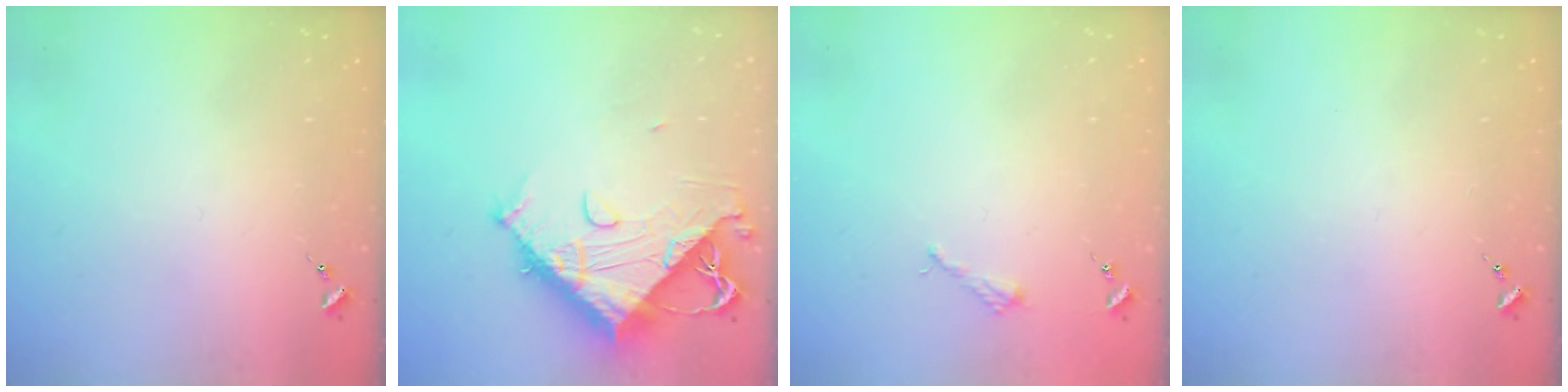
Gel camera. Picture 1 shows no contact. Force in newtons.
{"total": 13.1, "press": 13.0, "slide": 1.5}
{"total": 2.2, "press": 2.2, "slide": 0.3}
{"total": 0.0}